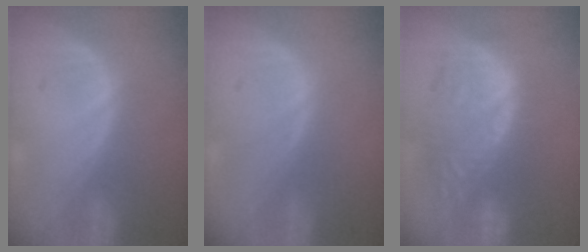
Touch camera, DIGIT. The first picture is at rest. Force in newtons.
{"total": 0.0}
{"total": 10.0, "press": 9.9, "slide": 1.7}